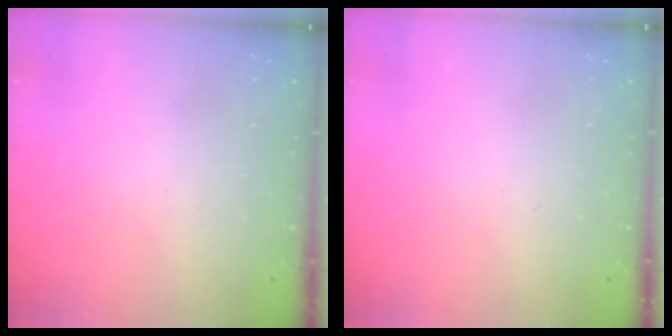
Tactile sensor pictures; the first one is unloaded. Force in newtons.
{"total": 0.0}